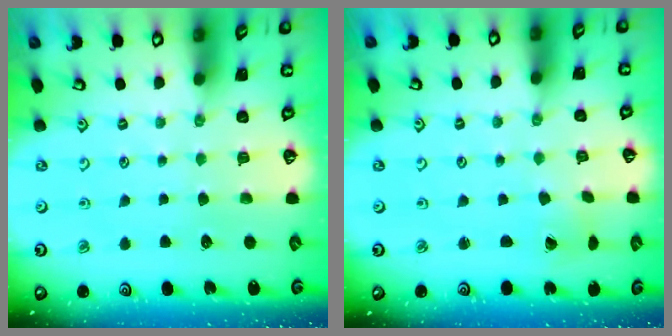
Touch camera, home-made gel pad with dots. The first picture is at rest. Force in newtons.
{"total": 0.8, "press": 0.8, "slide": 0.1}